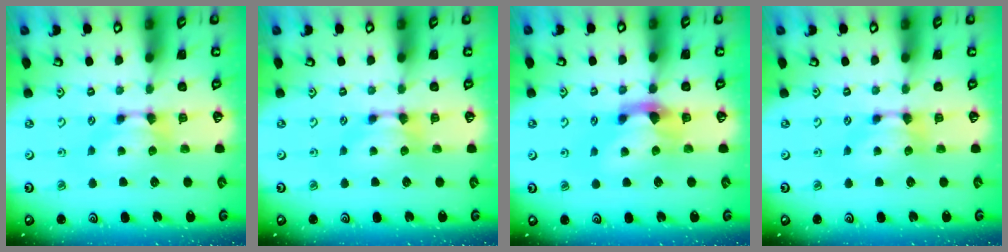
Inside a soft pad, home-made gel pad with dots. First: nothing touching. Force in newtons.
{"total": 0.0}
{"total": 2.9, "press": 2.6, "slide": 1.5}
{"total": 0.0}